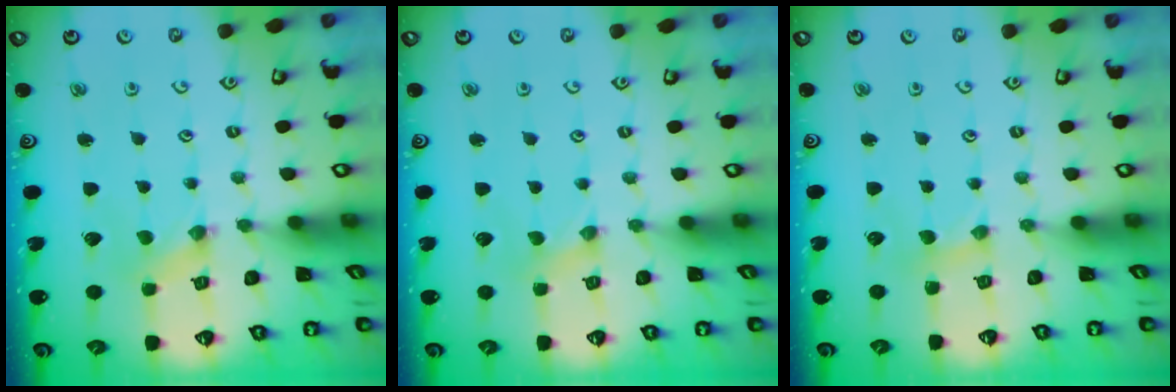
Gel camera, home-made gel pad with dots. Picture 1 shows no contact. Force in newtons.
{"total": 0.0}
{"total": 2.1, "press": 2.1, "slide": 0.3}